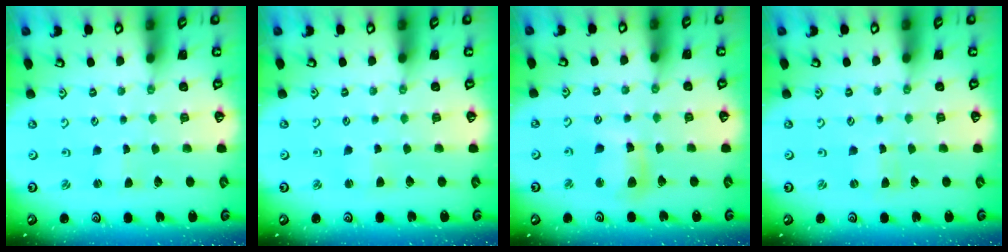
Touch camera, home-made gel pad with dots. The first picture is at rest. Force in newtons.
{"total": 1.3, "press": 1.2, "slide": 0.2}
{"total": 9.0, "press": 8.9, "slide": 1.3}
{"total": 0.0}